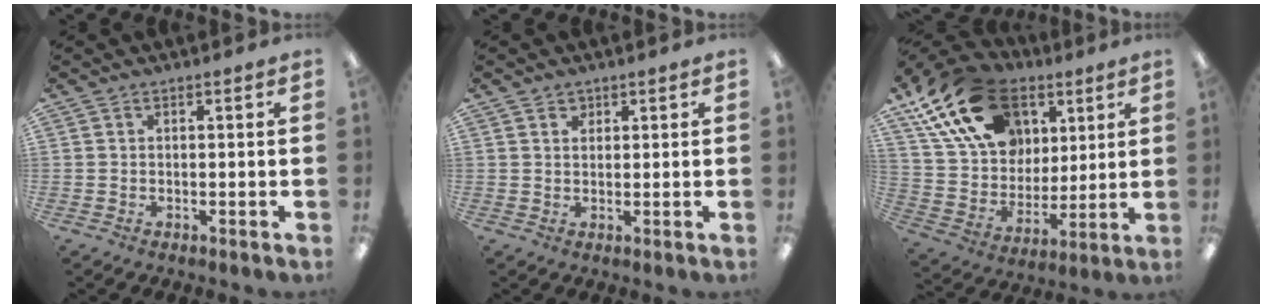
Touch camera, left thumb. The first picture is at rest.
{"total": 2.2, "force": [1.4, 1.4, 0.9], "torque": [-0.012, -0.001, 0.024]}
{"total": 23.3, "force": [12.0, 15.7, 12.4], "torque": [-0.245, -0.037, 0.221]}